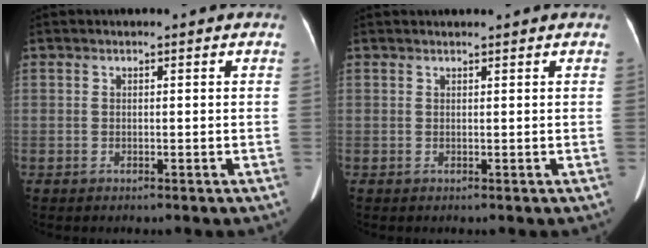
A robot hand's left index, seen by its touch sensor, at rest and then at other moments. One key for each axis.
{"total": 2.3, "fx": 2.3, "fy": 0.0, "fz": 0.6, "tx": -0.008, "ty": 0.020, "tz": 0.031}